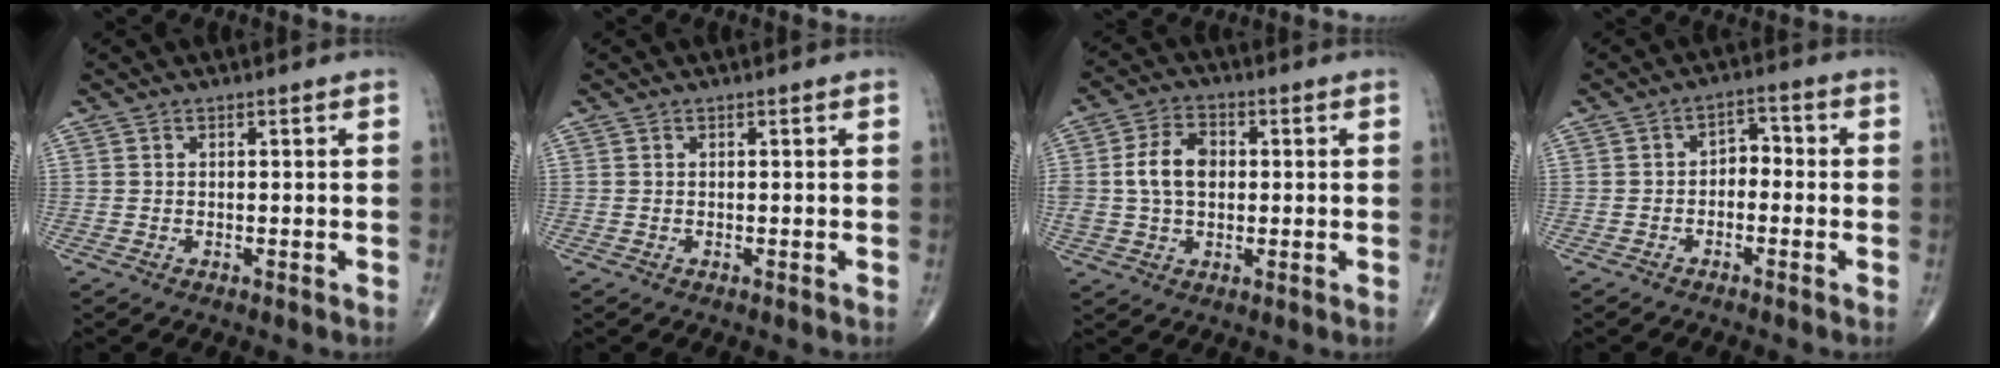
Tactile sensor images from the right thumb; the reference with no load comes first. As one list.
[{"total": 0.0}, {"total": 8.6, "force": [0.6, 5.9, 6.2], "torque": [-0.106, 0.012, 0.009]}, {"total": 3.8, "force": [-0.9, 2.6, 2.6], "torque": [-0.023, 0.025, -0.027]}]